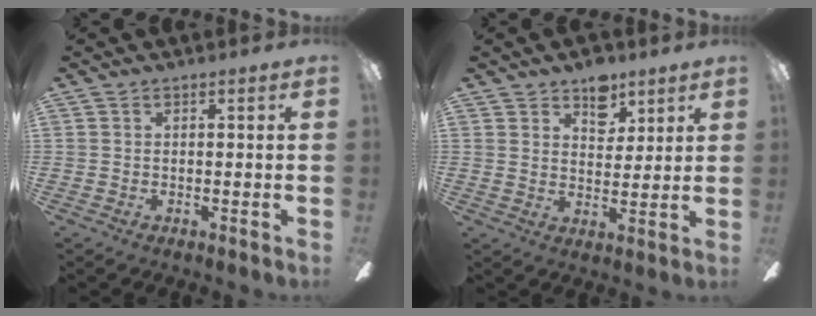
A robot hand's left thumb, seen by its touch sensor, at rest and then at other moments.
{"total": 7.7, "force": [5.2, 4.7, 3.2], "torque": [-0.021, -0.026, 0.089]}